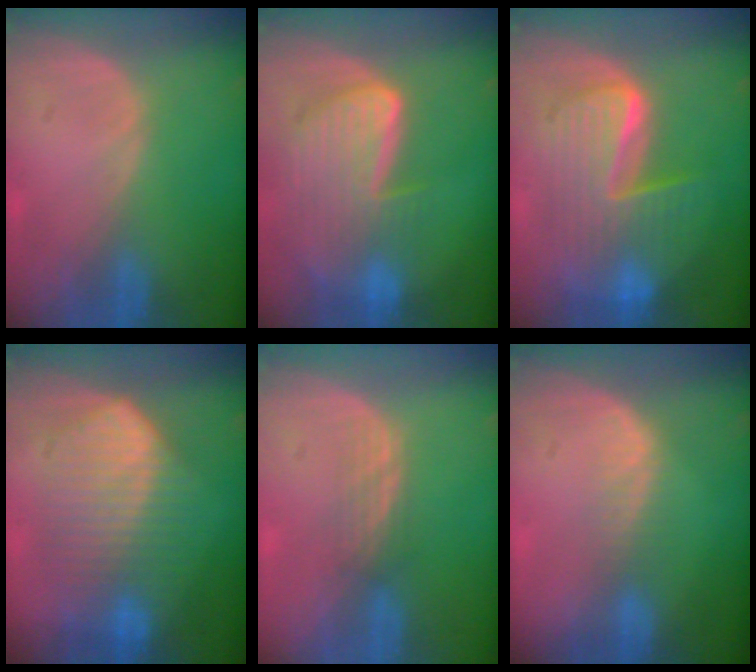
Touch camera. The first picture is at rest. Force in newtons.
{"total": 9.1, "press": 8.0, "slide": 4.4}
{"total": 10.4, "press": 10.4, "slide": 1.0}
{"total": 10.5, "press": 10.5, "slide": 0.6}
{"total": 2.4, "press": 2.3, "slide": 0.5}
{"total": 2.5, "press": 2.0, "slide": 1.6}